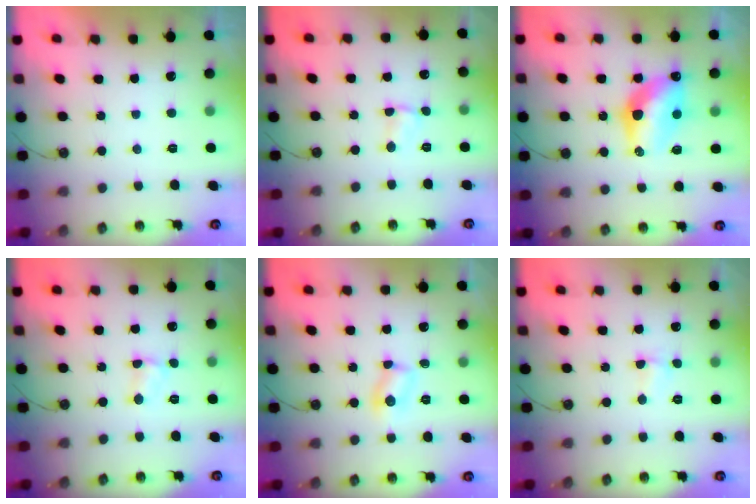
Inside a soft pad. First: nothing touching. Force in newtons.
{"total": 1.5, "press": 1.5, "slide": 0.1}
{"total": 11.5, "press": 11.4, "slide": 0.7}
{"total": 3.4, "press": 3.4, "slide": 0.5}
{"total": 3.5, "press": 3.5, "slide": 0.4}
{"total": 1.6, "press": 1.4, "slide": 0.6}